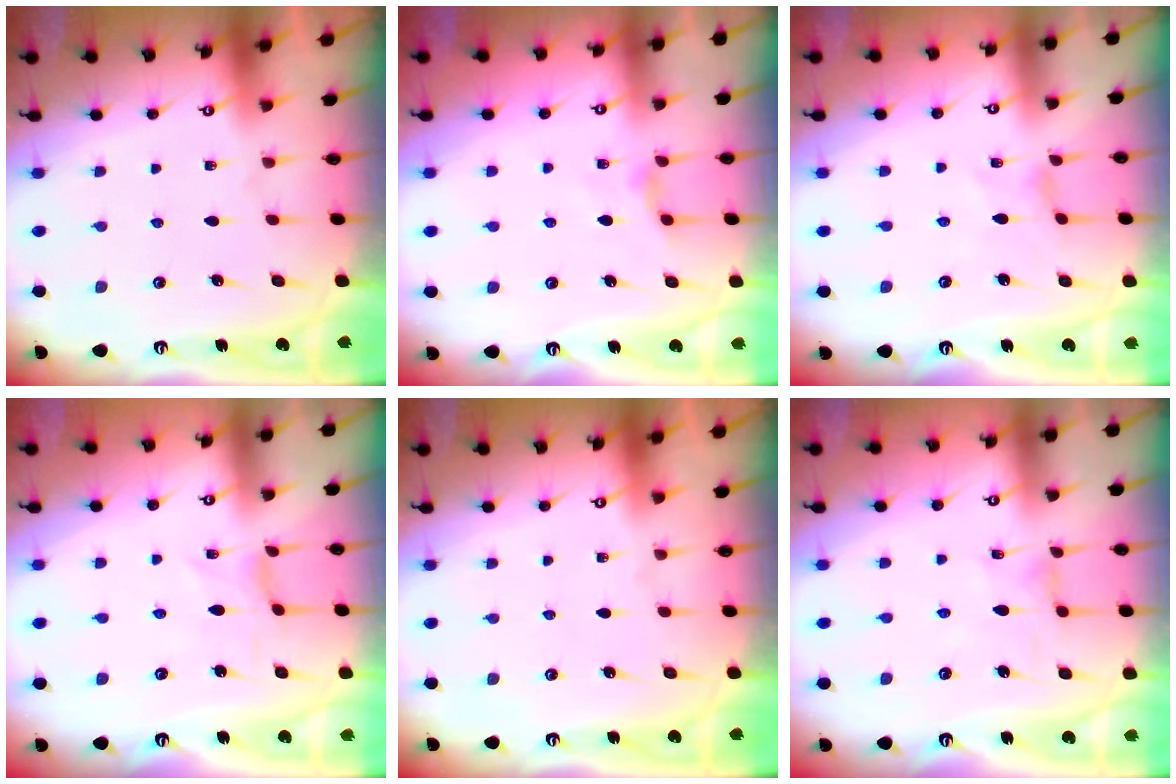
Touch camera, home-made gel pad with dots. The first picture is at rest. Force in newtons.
{"total": 2.6, "press": 2.5, "slide": 0.5}
{"total": 0.0}
{"total": 0.6, "press": 0.6, "slide": 0.2}
{"total": 0.0}
{"total": 1.7, "press": 1.6, "slide": 0.1}